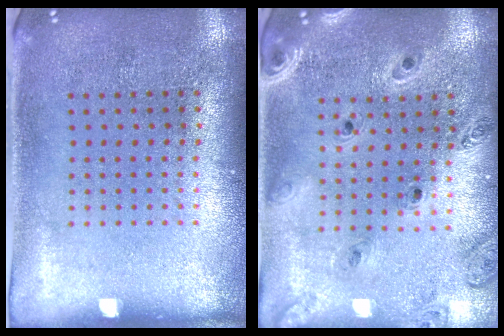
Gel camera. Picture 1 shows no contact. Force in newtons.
{"total": 1.4, "press": 1.3, "slide": 0.2}